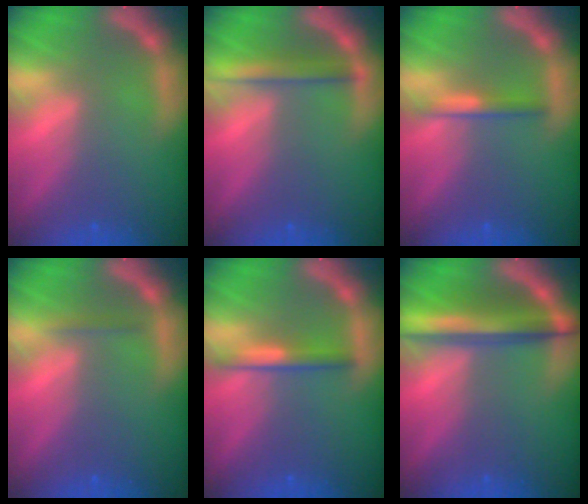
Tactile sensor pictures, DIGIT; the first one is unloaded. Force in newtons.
{"total": 2.9}
{"total": 1.9}
{"total": 0.9}
{"total": 2.4}
{"total": 6.5}